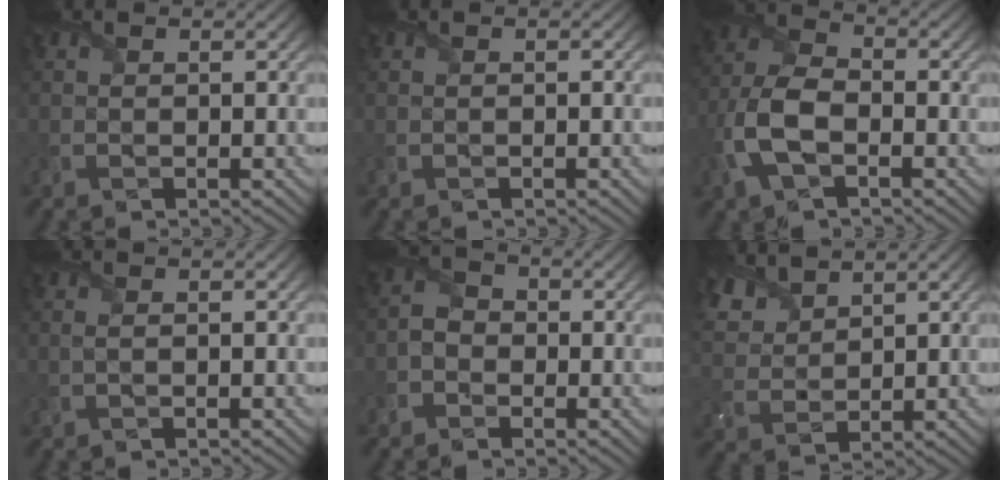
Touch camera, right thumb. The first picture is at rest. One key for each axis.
{"total": 0.0}
{"total": 7.8, "fx": -2.8, "fy": 4.4, "fz": 5.8, "tx": -0.143, "ty": 0.003, "tz": -0.067}
{"total": 0.8, "fx": 0.1, "fy": 0.1, "fz": 0.8, "tx": -0.015, "ty": 0.004, "tz": -0.003}
{"total": 2.5, "fx": -1.3, "fy": 1.8, "fz": 1.0, "tx": -0.023, "ty": 0.003, "tz": -0.036}
{"total": 6.1, "fx": 4.8, "fy": 2.6, "fz": 2.6, "tx": -0.079, "ty": 0.012, "tz": 0.100}